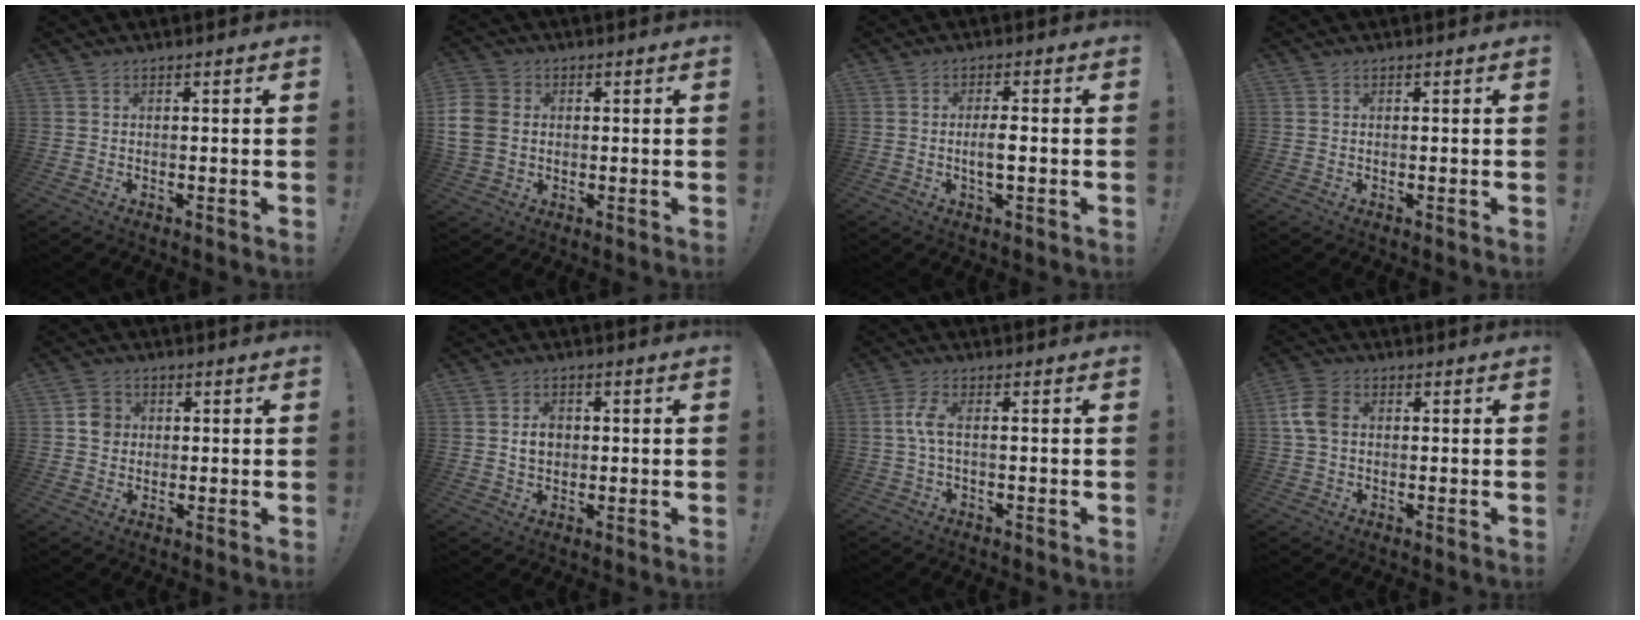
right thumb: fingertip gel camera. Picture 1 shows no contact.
{"total": 9.2, "force": [0.3, 7.5, 5.2], "torque": [-0.114, 0.000, 0.008]}
{"total": 4.1, "force": [-0.8, 1.1, 3.8], "torque": [-0.073, 0.002, -0.018]}
{"total": 0.0}
{"total": 4.6, "force": [0.5, 4.3, 1.6], "torque": [-0.010, 0.002, 0.007]}
{"total": 4.6, "force": [0.2, 3.6, 2.8], "torque": [-0.033, 0.000, -0.001]}
{"total": 4.9, "force": [0.0, 1.3, 4.7], "torque": [-0.091, -0.002, -0.001]}
{"total": 7.4, "force": [0.9, 5.2, 5.1], "torque": [-0.110, 0.010, 0.019]}